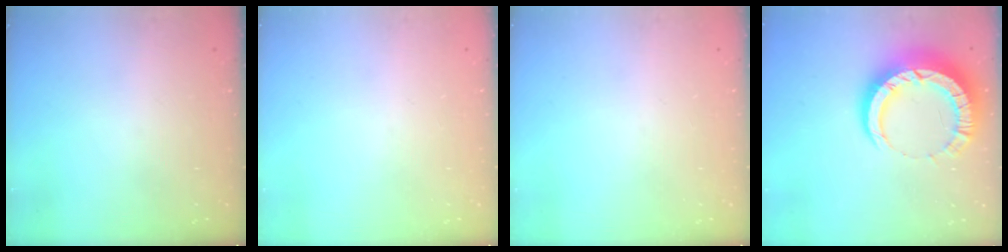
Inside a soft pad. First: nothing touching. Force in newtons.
{"total": 0.0}
{"total": 0.0}
{"total": 12.7, "press": 12.6, "slide": 1.3}